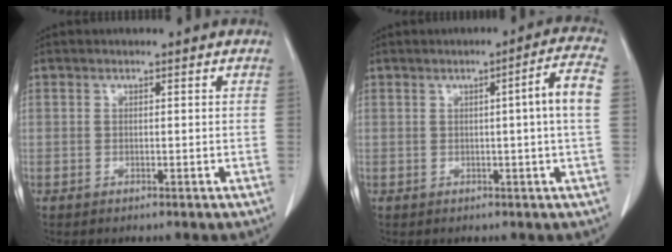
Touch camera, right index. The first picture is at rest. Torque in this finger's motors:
{"motor_torque": [0.22, 0.14, 0.12, 0.05]}